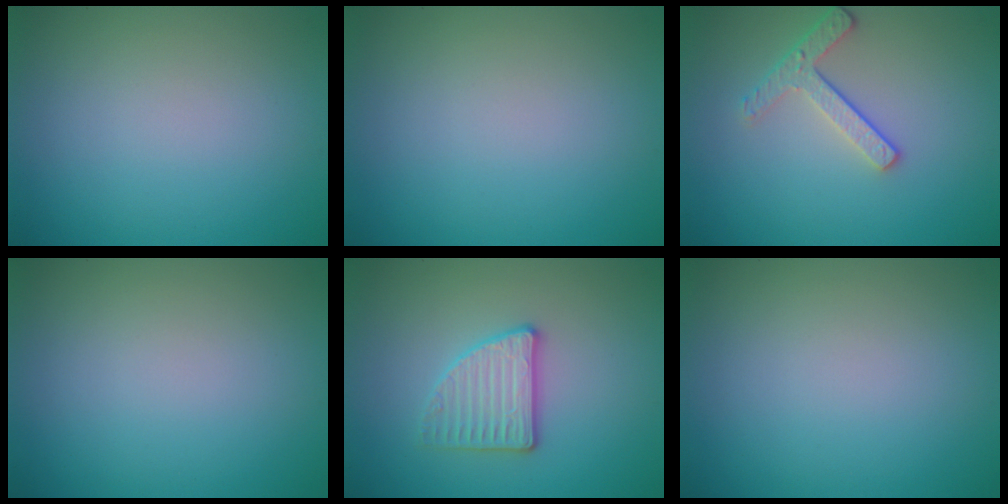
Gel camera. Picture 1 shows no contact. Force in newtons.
{"total": 0.0}
{"total": 2.6, "press": 2.2, "slide": 1.3}
{"total": 0.0}
{"total": 3.1, "press": 2.9, "slide": 0.9}
{"total": 0.0}